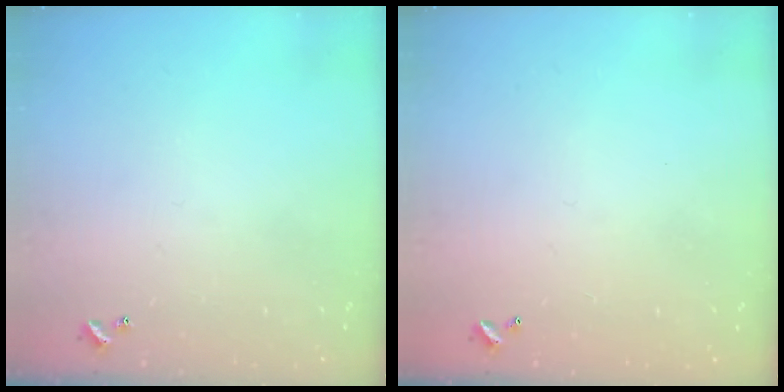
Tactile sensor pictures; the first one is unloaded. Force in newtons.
{"total": 2.9, "press": 2.9, "slide": 0.1}